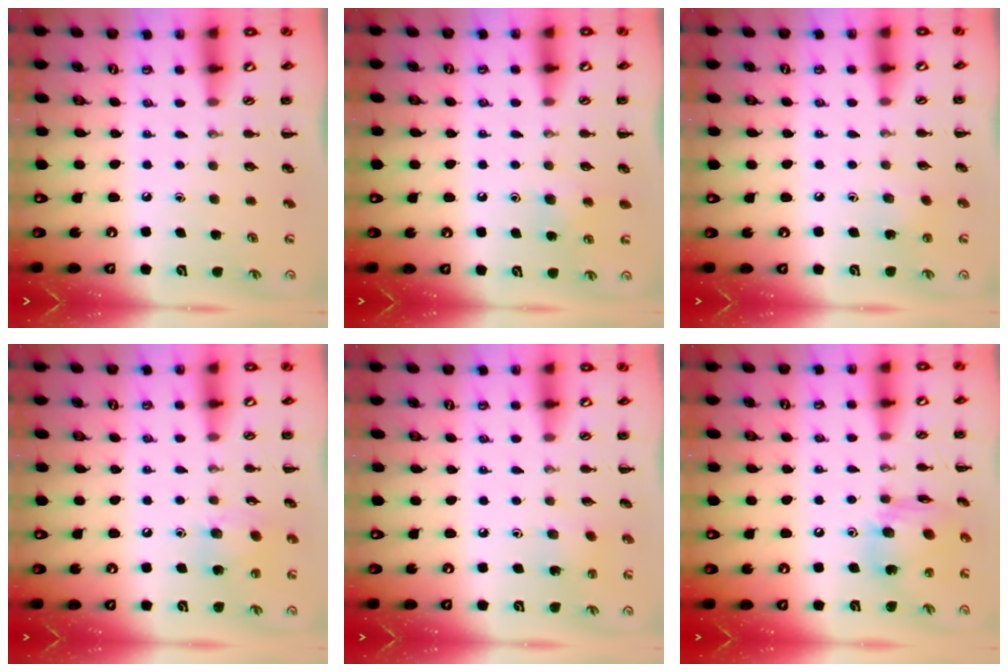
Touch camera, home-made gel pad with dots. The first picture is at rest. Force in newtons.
{"total": 5.5, "press": 5.2, "slide": 1.9}
{"total": 5.2, "press": 5.1, "slide": 1.3}
{"total": 9.6, "press": 9.4, "slide": 2.1}
{"total": 2.9, "press": 2.8, "slide": 0.9}
{"total": 12.7, "press": 12.7, "slide": 0.9}